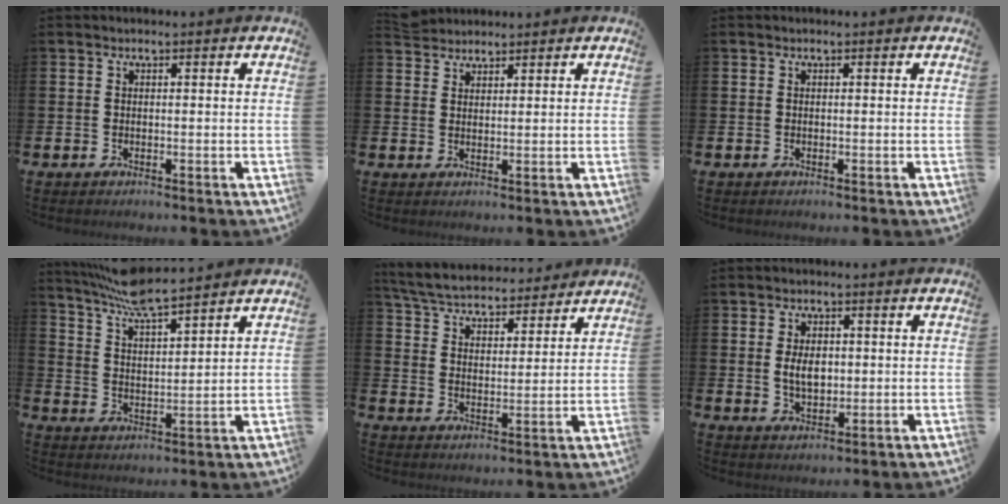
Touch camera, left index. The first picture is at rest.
{"total": 2.9, "force": [2.8, 0.7, -0.1], "torque": [0.000, -0.009, 0.053]}
{"total": 0.0}
{"total": 7.4, "force": [6.9, 0.5, 2.3], "torque": [-0.069, -0.036, 0.126]}
{"total": 5.8, "force": [5.6, 1.3, 0.8], "torque": [-0.042, -0.037, 0.098]}
{"total": 4.0, "force": [0.4, 2.4, 3.1], "torque": [-0.042, 0.001, 0.001]}